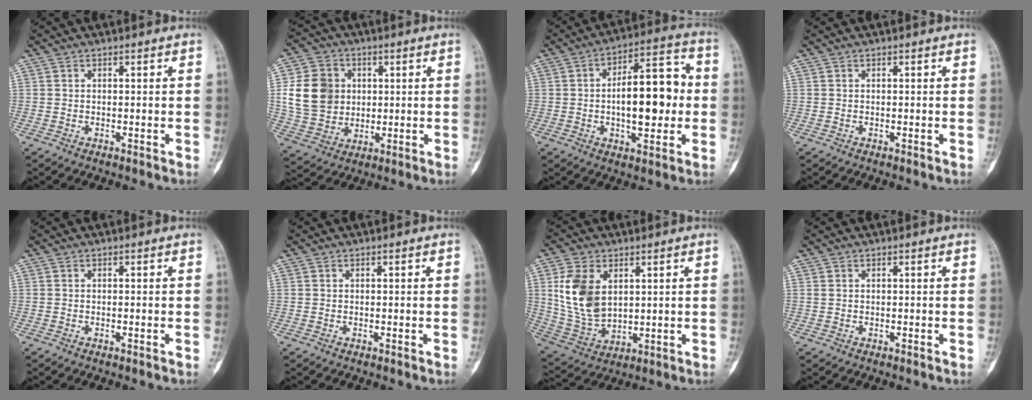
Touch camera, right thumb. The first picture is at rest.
{"total": 13.3, "force": [1.9, 11.3, 6.7], "torque": [-0.101, 0.003, 0.044]}
{"total": 16.1, "force": [-0.3, 7.2, 14.4], "torque": [-0.191, 0.026, -0.009]}
{"total": 0.0}
{"total": 0.0}
{"total": 0.0}
{"total": 12.7, "force": [3.3, 8.2, 9.1], "torque": [-0.164, -0.015, 0.079]}
{"total": 0.6, "force": [0.2, 0.5, 0.3], "torque": [-0.005, 0.002, 0.005]}